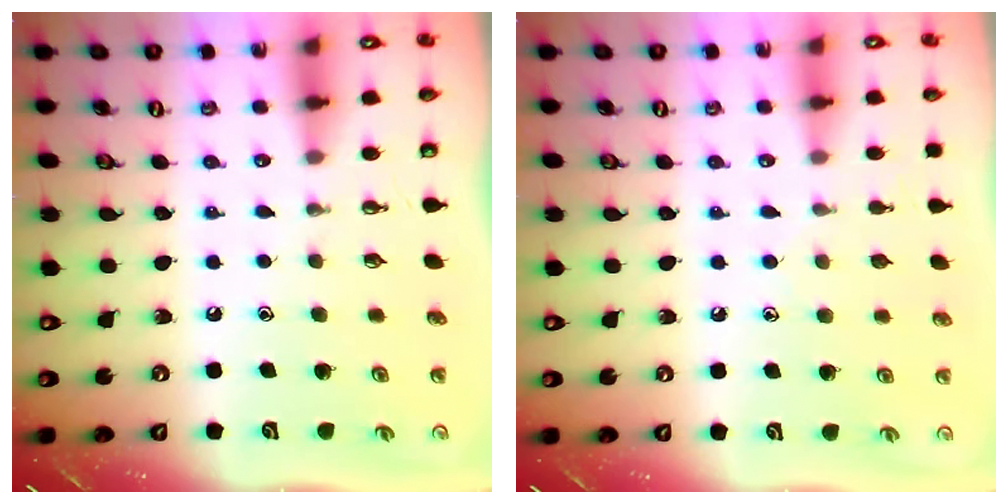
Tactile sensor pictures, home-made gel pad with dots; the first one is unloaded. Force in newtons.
{"total": 3.8, "press": 3.8, "slide": 0.4}